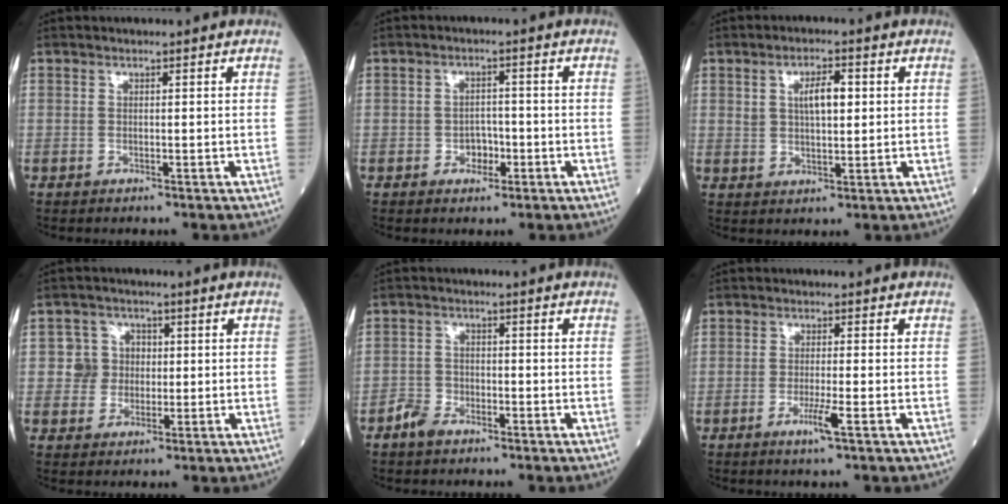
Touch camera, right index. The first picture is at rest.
{"total": 2.8, "force": [-1.1, 2.0, 1.6], "torque": [-0.016, 0.006, -0.017]}
{"total": 4.9, "force": [1.3, 1.8, 4.3], "torque": [-0.073, 0.005, 0.023]}
{"total": 4.3, "force": [0.2, 4.3, 0.6], "torque": [0.002, 0.013, 0.002]}
{"total": 3.1, "force": [-2.3, 1.6, 1.1], "torque": [-0.022, 0.005, -0.043]}
{"total": 3.0, "force": [-1.4, -0.4, 2.6], "torque": [-0.052, -0.007, -0.029]}